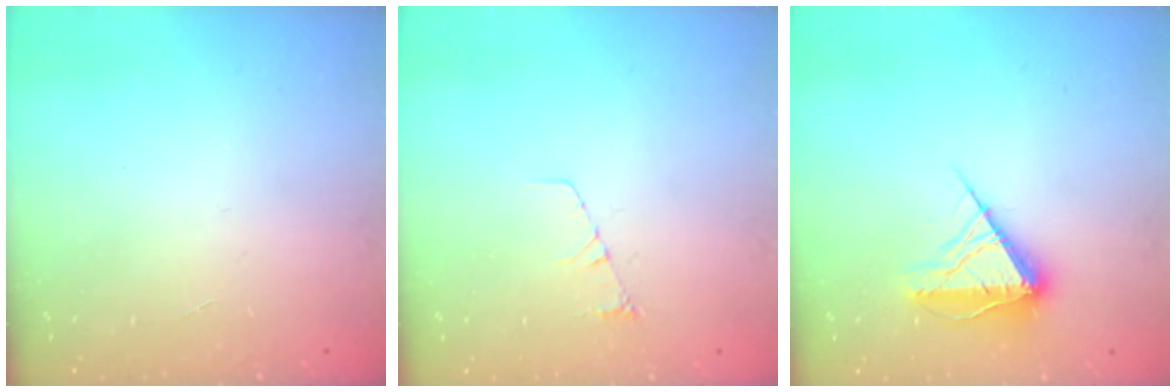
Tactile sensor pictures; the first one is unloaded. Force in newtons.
{"total": 3.6, "press": 3.6, "slide": 0.4}
{"total": 13.2, "press": 13.1, "slide": 0.6}